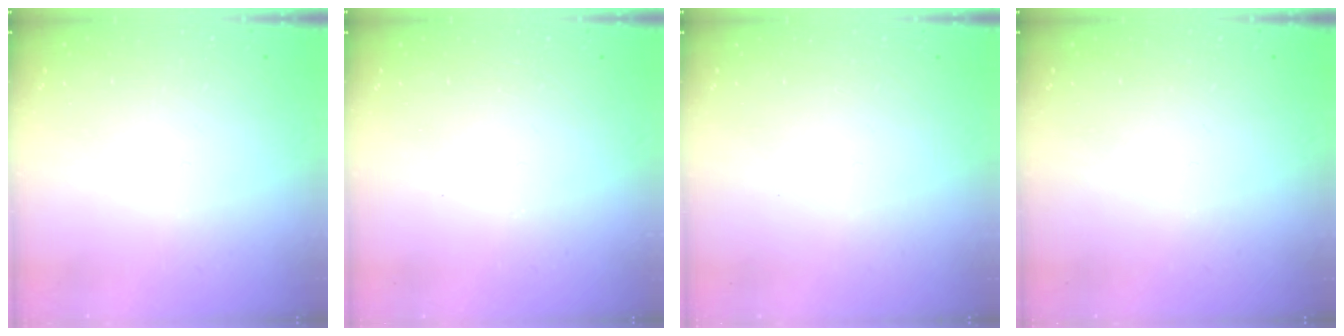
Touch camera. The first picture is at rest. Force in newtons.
{"total": 2.5, "press": 2.4, "slide": 0.4}
{"total": 1.6, "press": 1.6, "slide": 0.1}
{"total": 0.0}